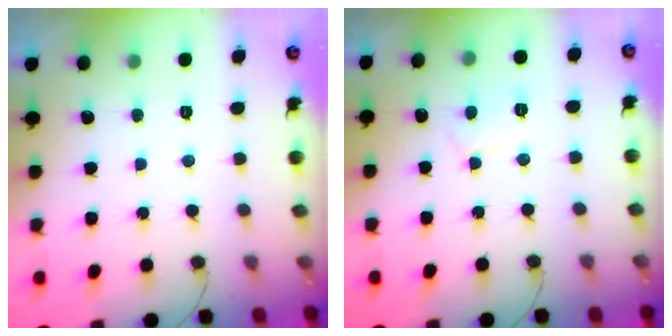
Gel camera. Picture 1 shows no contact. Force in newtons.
{"total": 5.3, "press": 5.3, "slide": 0.4}